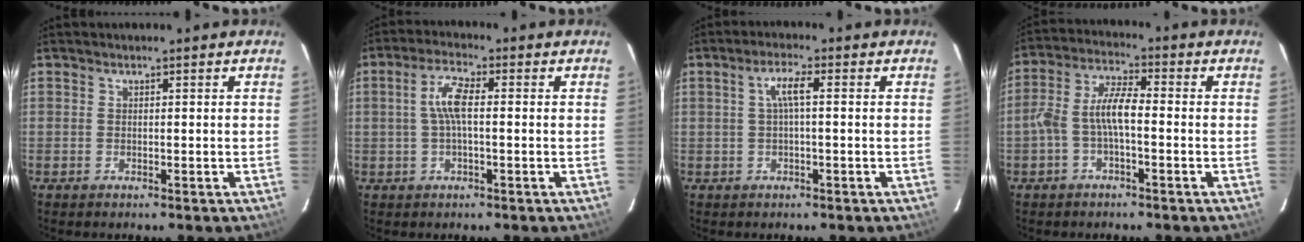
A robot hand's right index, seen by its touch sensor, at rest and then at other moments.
{"total": 5.3, "force": [0.2, 1.5, 5.1], "torque": [-0.104, 0.012, 0.003]}
{"total": 3.4, "force": [0.3, 0.4, 3.4], "torque": [-0.067, 0.007, 0.007]}
{"total": 6.5, "force": [-1.7, 2.0, 6.0], "torque": [-0.131, 0.018, -0.033]}